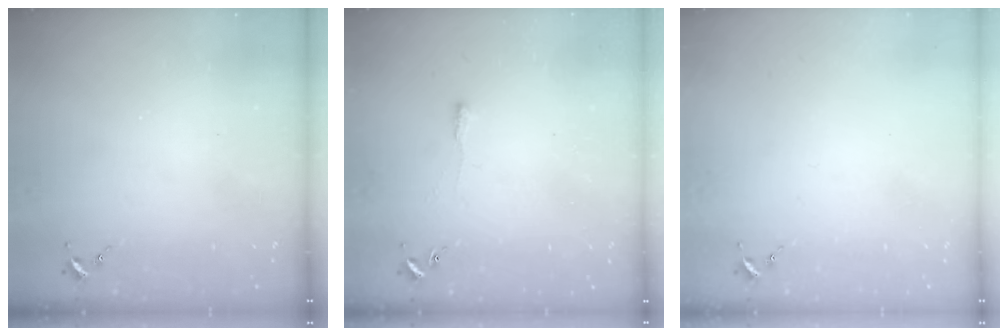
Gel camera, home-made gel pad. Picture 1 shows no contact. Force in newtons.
{"total": 2.5, "press": 2.5, "slide": 0.5}
{"total": 0.0}